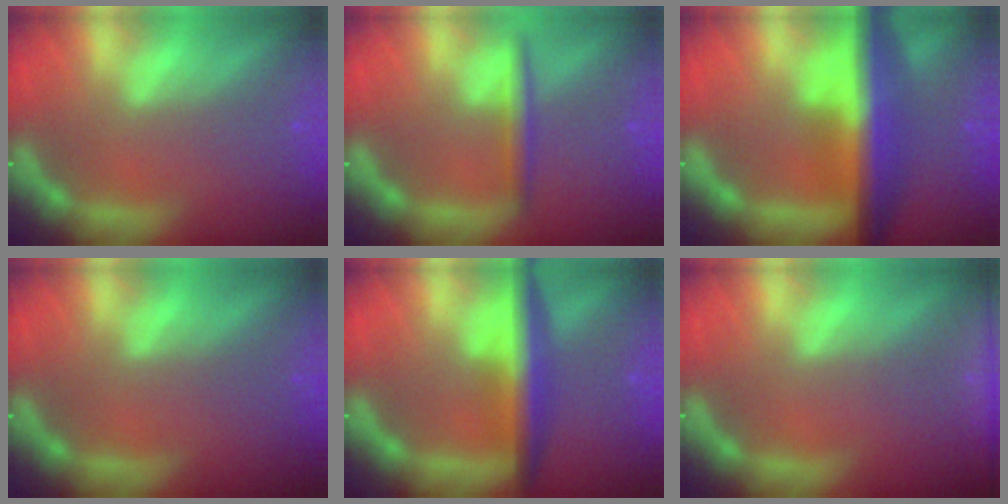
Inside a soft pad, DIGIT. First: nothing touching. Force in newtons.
{"total": 2.5}
{"total": 10.1}
{"total": 0.0}
{"total": 6.0}
{"total": 7.4}